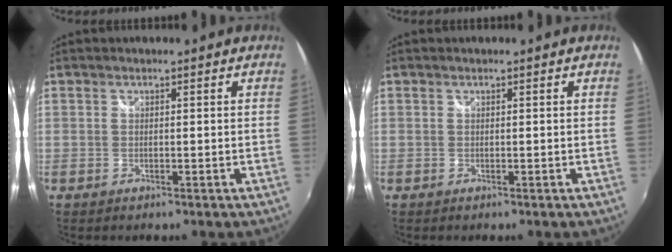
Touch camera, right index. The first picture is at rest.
{"total": 0.0}